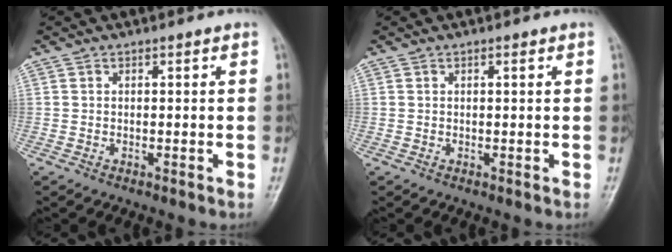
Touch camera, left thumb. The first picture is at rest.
{"total": 0.6, "force": [0.3, 0.1, 0.5], "torque": [-0.009, -0.001, 0.005]}